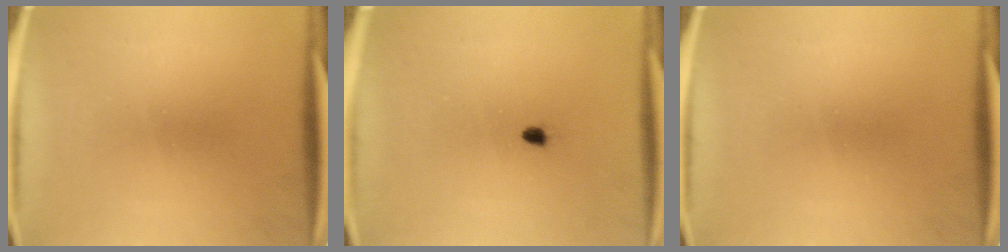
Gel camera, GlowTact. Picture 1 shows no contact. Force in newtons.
{"total": 1.0}
{"total": 0.0}